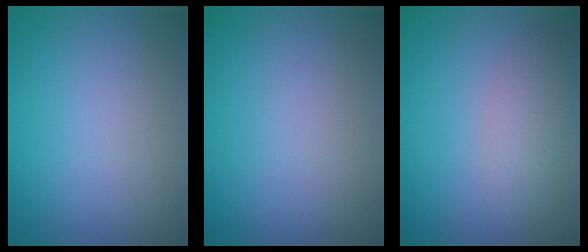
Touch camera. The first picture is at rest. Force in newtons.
{"total": 0.0}
{"total": 2.7, "press": 2.7, "slide": 0.1}